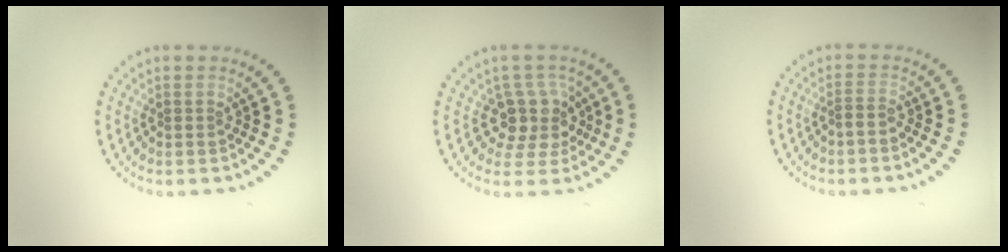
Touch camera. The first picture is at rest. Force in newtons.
{"total": 3.6, "press": 2.9, "slide": 2.1}
{"total": 0.6, "press": 0.4, "slide": 0.5}